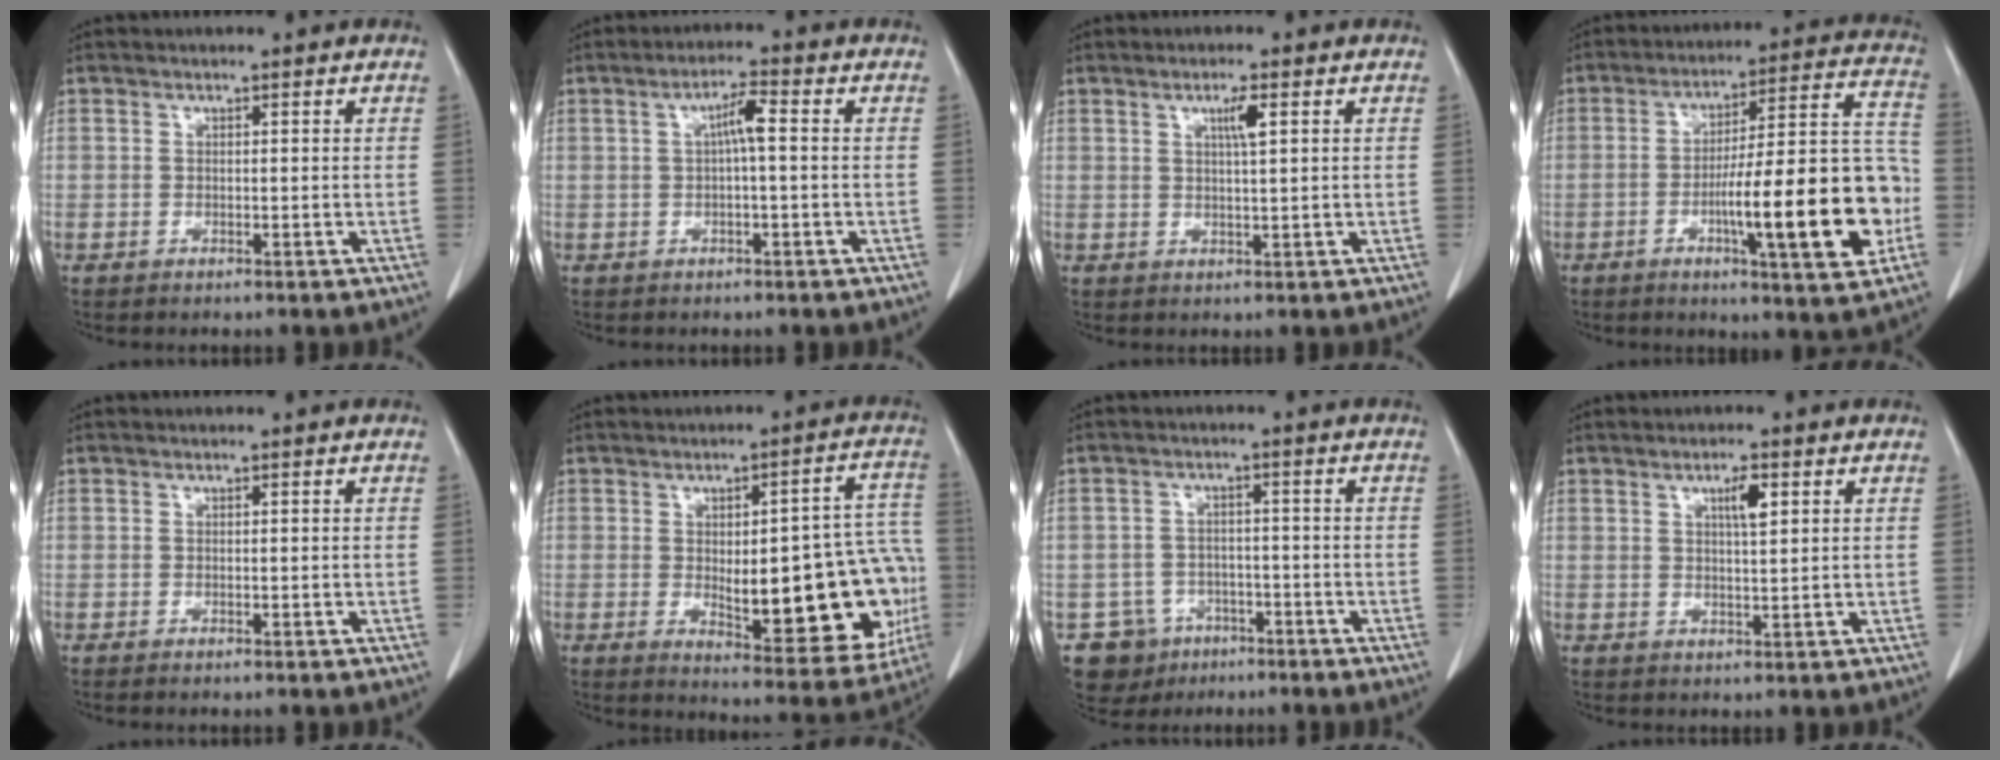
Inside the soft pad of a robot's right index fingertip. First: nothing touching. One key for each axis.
{"total": 3.6, "fx": 0.3, "fy": 0.3, "fz": 3.5, "tx": -0.064, "ty": 0.009, "tz": 0.007}
{"total": 2.7, "fx": 1.1, "fy": 0.0, "fz": 2.5, "tx": -0.045, "ty": -0.001, "tz": 0.019}
{"total": 19.4, "fx": -5.4, "fy": 2.4, "fz": 18.5, "tx": -0.243, "ty": 0.020, "tz": -0.073}
{"total": 0.8, "fx": -0.7, "fy": 0.0, "fz": 0.4, "tx": -0.008, "ty": -0.001, "tz": -0.008}
{"total": 21.2, "fx": -2.9, "fy": 6.5, "fz": 20.0, "tx": -0.180, "ty": 0.026, "tz": -0.008}
{"total": 6.8, "fx": -3.6, "fy": 5.7, "fz": 0.3, "tx": -0.007, "ty": 0.011, "tz": -0.047}
{"total": 3.2, "fx": 1.3, "fy": 0.5, "fz": 2.9, "tx": -0.049, "ty": 0.000, "tz": 0.022}